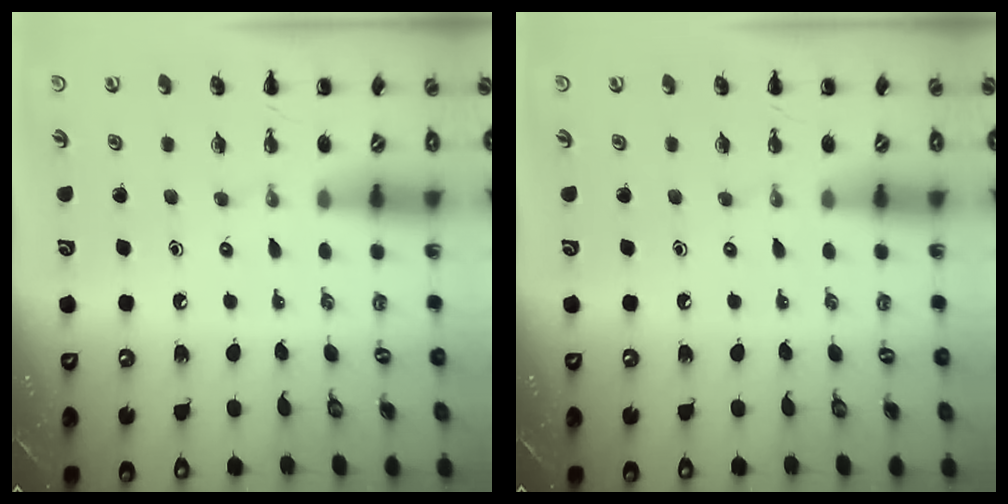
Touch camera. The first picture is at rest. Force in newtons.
{"total": 0.0}